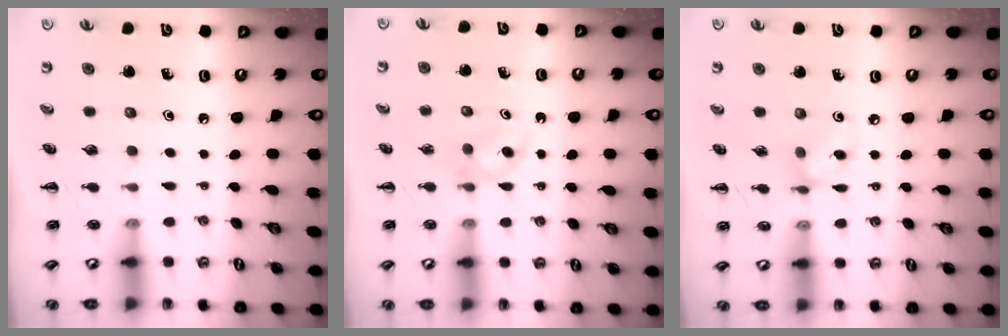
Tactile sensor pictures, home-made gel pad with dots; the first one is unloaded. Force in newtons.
{"total": 2.9, "press": 2.6, "slide": 1.3}
{"total": 5.6, "press": 5.6, "slide": 0.3}